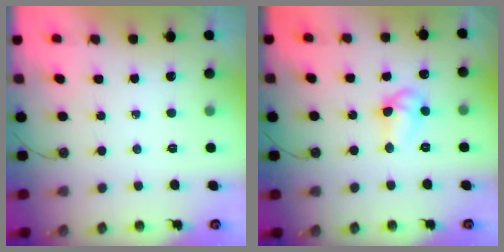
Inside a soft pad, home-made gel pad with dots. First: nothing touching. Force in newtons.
{"total": 8.5, "press": 8.5, "slide": 0.6}